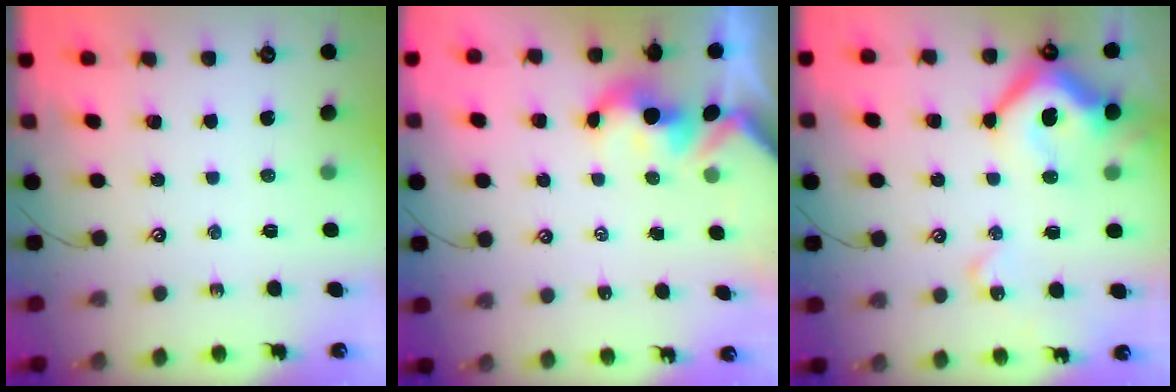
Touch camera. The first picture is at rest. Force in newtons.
{"total": 2.4, "press": 2.4, "slide": 0.3}
{"total": 16.4, "press": 16.3, "slide": 2.1}